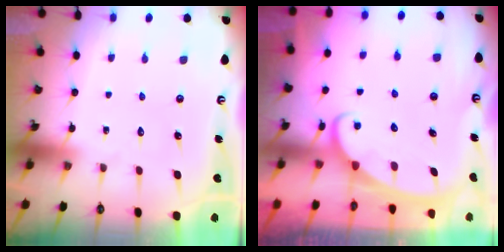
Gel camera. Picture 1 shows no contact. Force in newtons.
{"total": 2.3, "press": 2.3, "slide": 0.4}